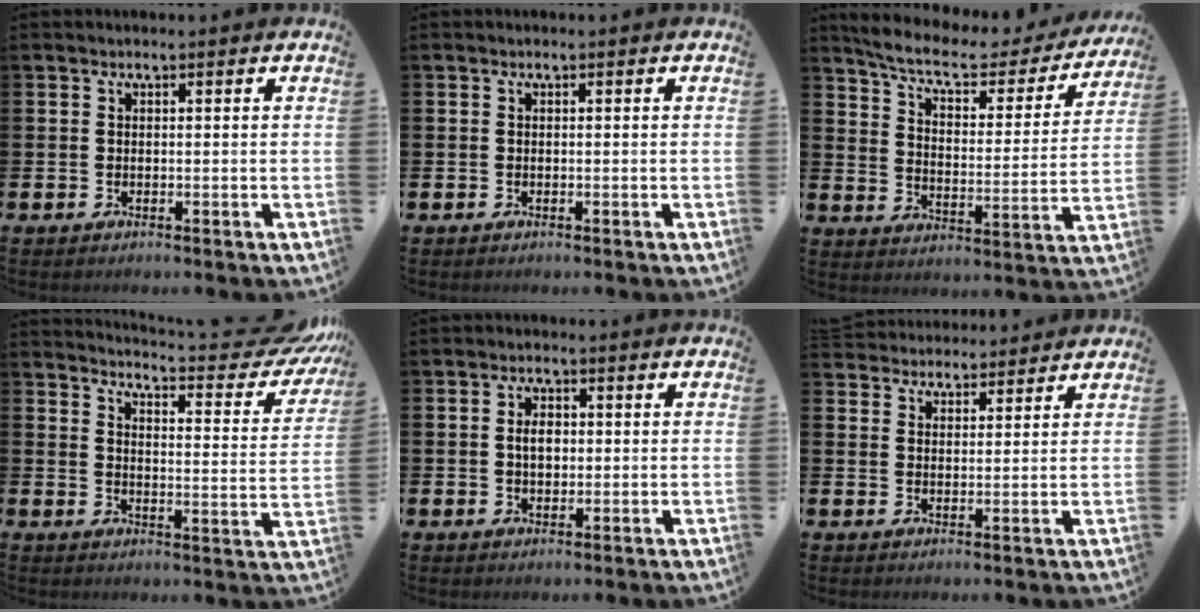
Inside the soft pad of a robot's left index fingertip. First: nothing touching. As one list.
[{"total": 0.0}, {"total": 7.5, "force": [6.5, 1.9, 3.2], "torque": [-0.085, -0.045, 0.106]}, {"total": 5.1, "force": [4.8, 0.2, 1.8], "torque": [-0.034, -0.052, 0.071]}, {"total": 3.1, "force": [0.4, 2.0, 2.3], "torque": [-0.015, -0.004, -0.001]}, {"total": 3.9, "force": [3.8, 0.8, -0.5], "torque": [-0.011, -0.016, 0.071]}]